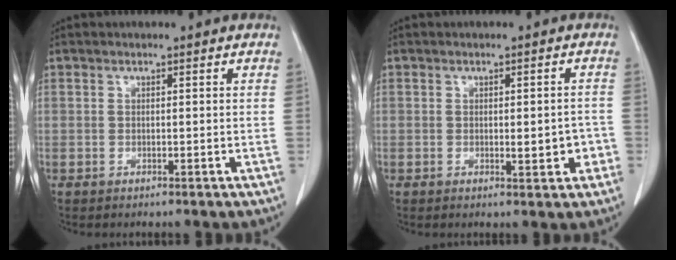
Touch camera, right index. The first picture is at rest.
{"total": 3.6, "force": [-0.8, 1.2, 3.3], "torque": [-0.039, 0.000, -0.006]}